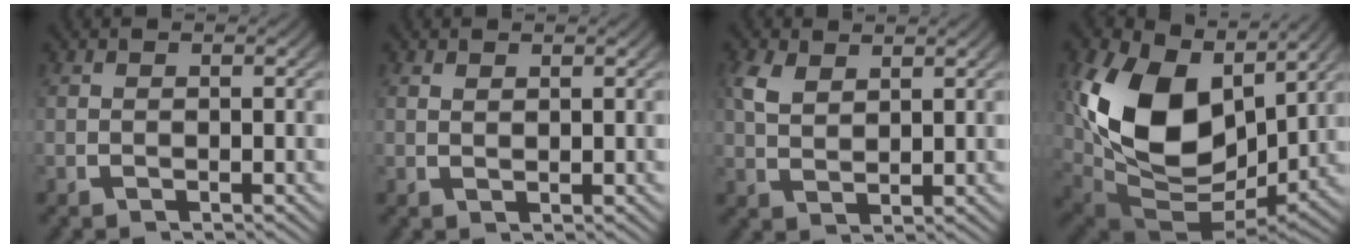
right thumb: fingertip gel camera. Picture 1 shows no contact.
{"total": 0.7, "force": [0.7, 0.1, 0.2], "torque": [0.001, -0.001, 0.018]}
{"total": 2.9, "force": [1.7, 1.5, 1.7], "torque": [-0.038, -0.004, 0.043]}
{"total": 15.7, "force": [0.8, 10.0, 12.1], "torque": [-0.280, -0.063, 0.047]}